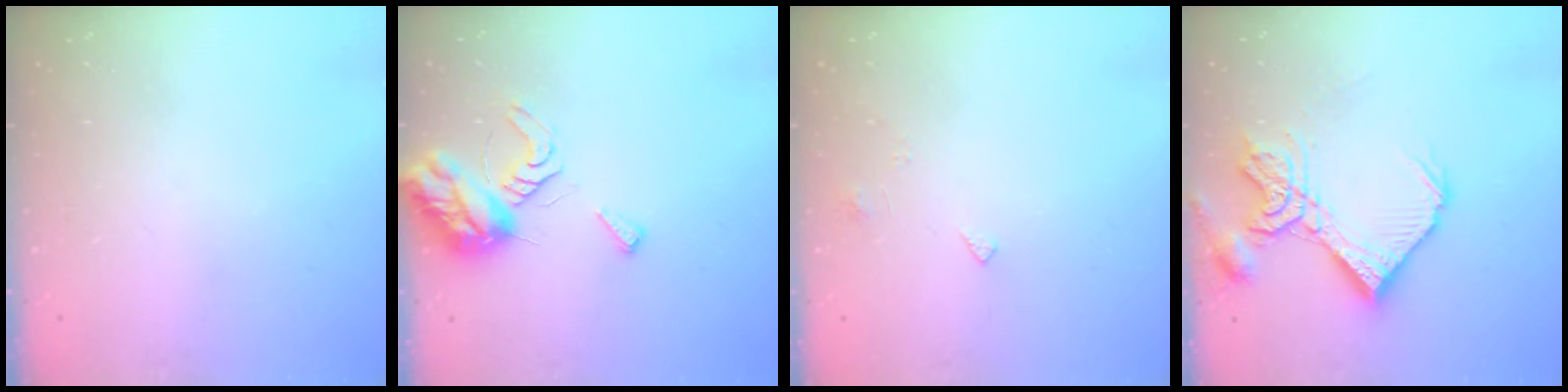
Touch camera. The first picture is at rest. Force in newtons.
{"total": 8.6, "press": 8.5, "slide": 0.9}
{"total": 2.8, "press": 2.8, "slide": 0.4}
{"total": 20.3, "press": 20.2, "slide": 2.2}